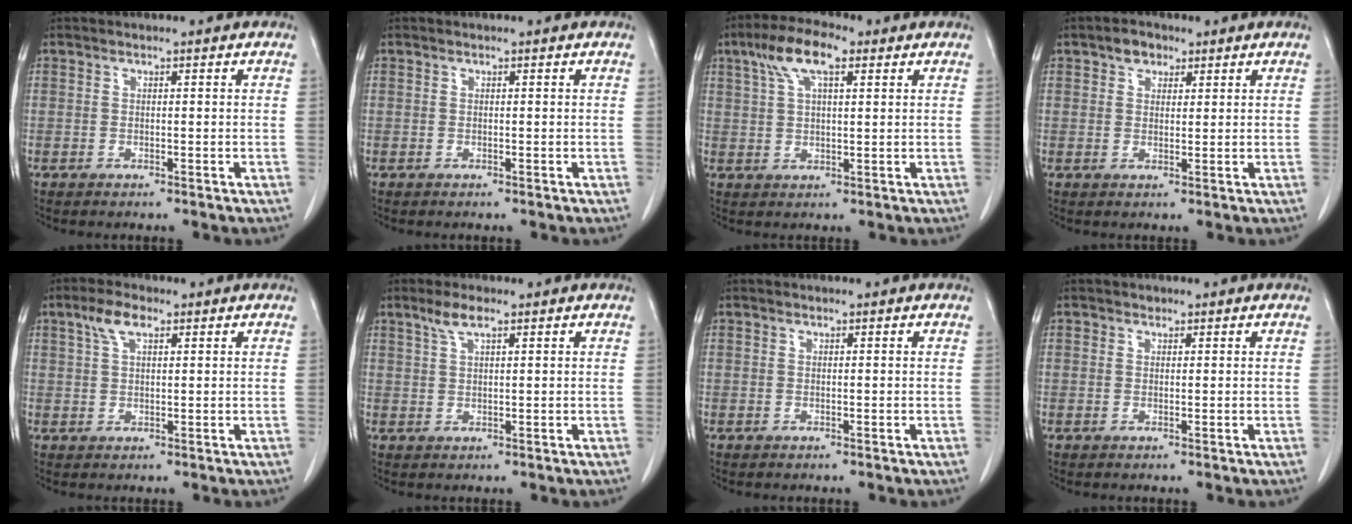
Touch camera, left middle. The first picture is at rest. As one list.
[{"total": 0.0}, {"total": 7.8, "force": [4.1, 2.4, 6.2], "torque": [-0.124, 0.024, 0.074]}, {"total": 2.9, "force": [1.7, 2.0, 1.2], "torque": [-0.020, 0.009, 0.027]}, {"total": 3.9, "force": [2.1, 1.6, 2.9], "torque": [-0.062, 0.013, 0.043]}, {"total": 3.0, "force": [2.0, 0.6, 2.2], "torque": [-0.050, 0.008, 0.041]}, {"total": 0.0}, {"total": 0.8, "force": [0.4, 0.6, 0.1], "torque": [0.003, 0.001, 0.004]}]